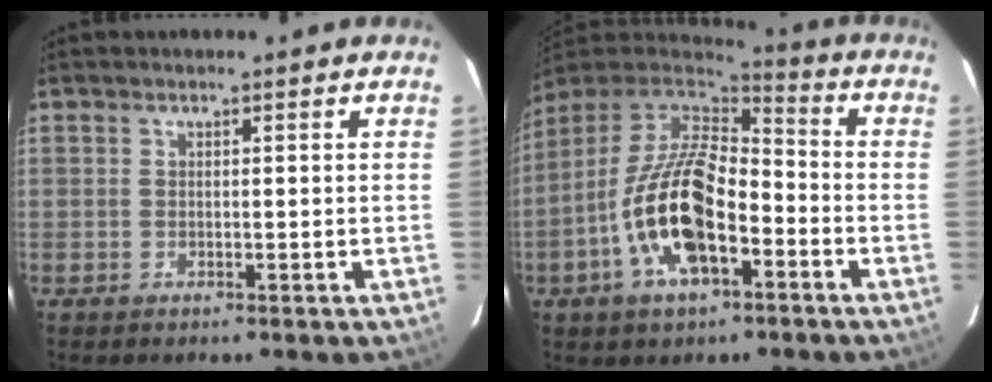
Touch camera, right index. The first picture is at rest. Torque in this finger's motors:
{"motor_torque": [2.14, 0.00, 1.06, 0.17]}